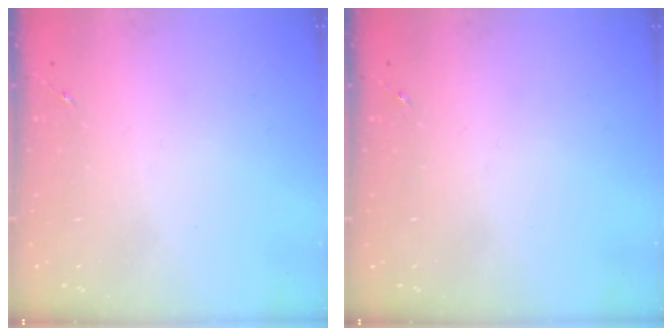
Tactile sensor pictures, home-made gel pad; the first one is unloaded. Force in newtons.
{"total": 0.0}